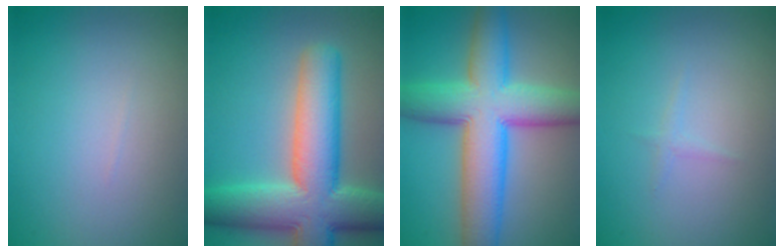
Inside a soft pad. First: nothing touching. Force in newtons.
{"total": 11.4, "press": 11.4, "slide": 0.4}
{"total": 10.6, "press": 10.6, "slide": 0.4}
{"total": 1.0, "press": 0.9, "slide": 0.2}